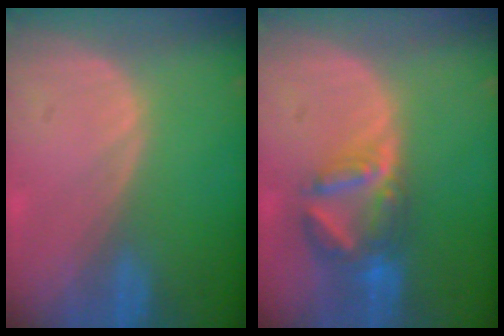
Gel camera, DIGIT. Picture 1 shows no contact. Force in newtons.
{"total": 7.2, "press": 6.3, "slide": 3.4}